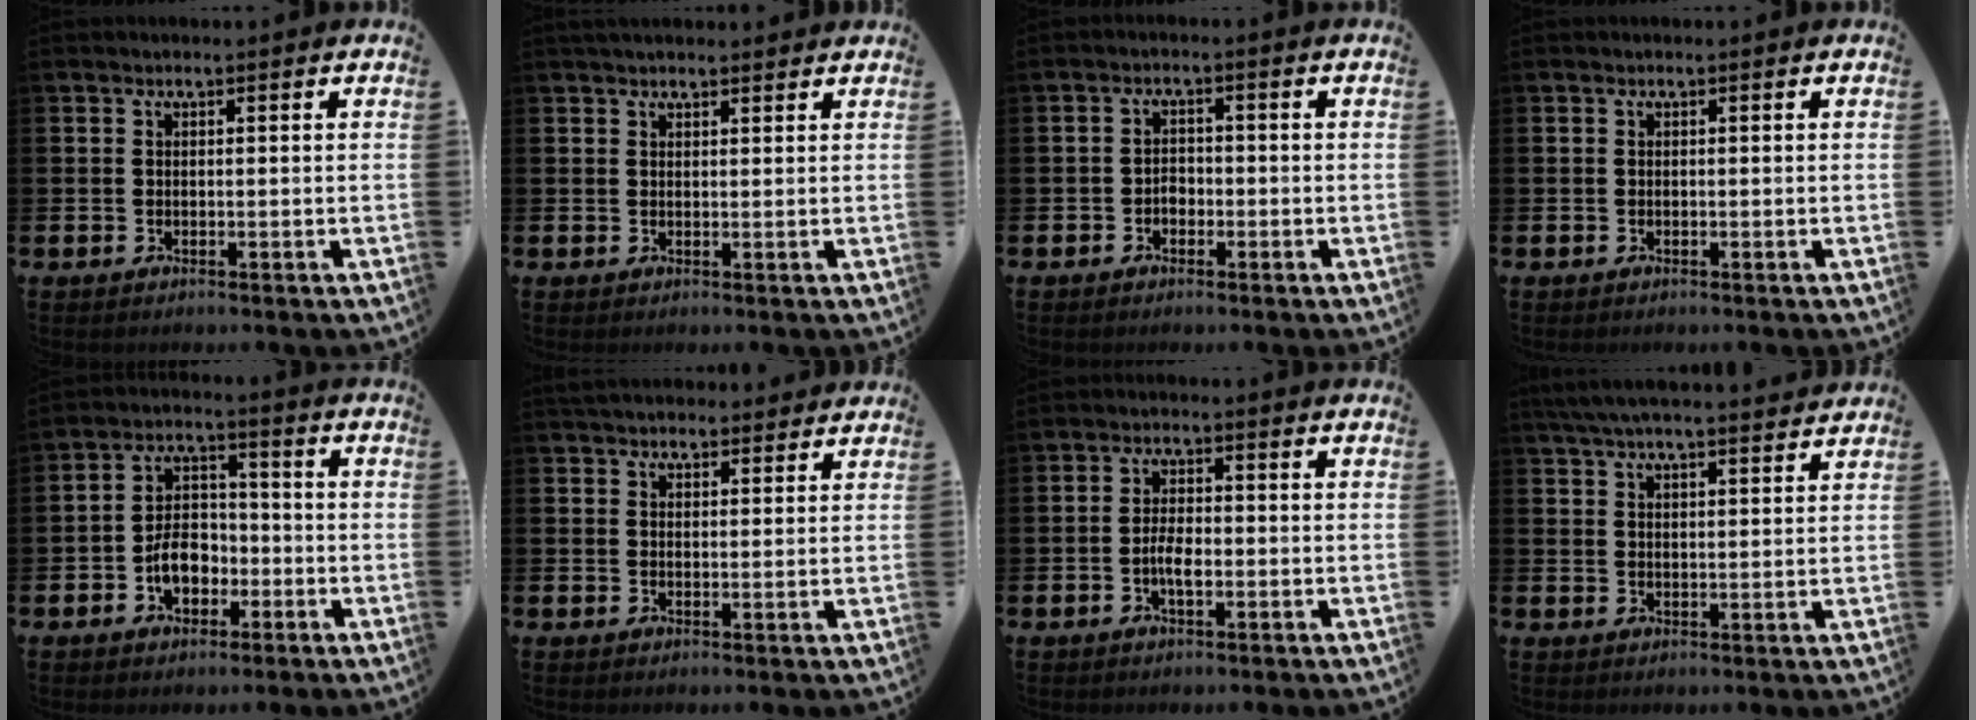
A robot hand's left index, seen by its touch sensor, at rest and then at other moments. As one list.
[{"total": 1.9, "force": [1.8, 0.5, 0.4], "torque": [-0.003, -0.002, 0.031]}, {"total": 2.9, "force": [-1.7, 2.1, 1.1], "torque": [-0.028, 0.012, -0.037]}, {"total": 0.0}, {"total": 5.8, "force": [-2.0, 4.1, 3.7], "torque": [-0.053, 0.009, -0.041]}, {"total": 3.4, "force": [3.2, 0.9, 0.4], "torque": [-0.008, -0.011, 0.059]}, {"total": 3.1, "force": [-0.7, 1.3, 2.7], "torque": [-0.043, 0.002, -0.015]}, {"total": 5.4, "force": [5.1, 0.4, 1.8], "torque": [-0.055, -0.013, 0.095]}]